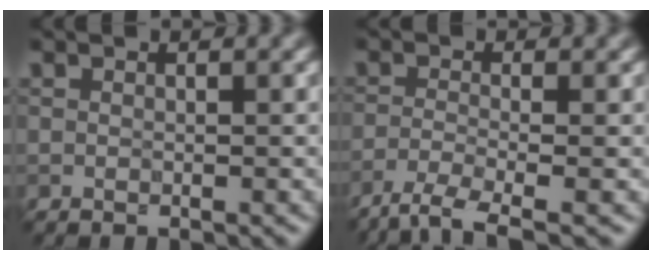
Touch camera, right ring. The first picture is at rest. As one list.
[{"total": 3.9, "force": [-3.0, 0.7, 2.5], "torque": [-0.048, -0.006, -0.067]}]